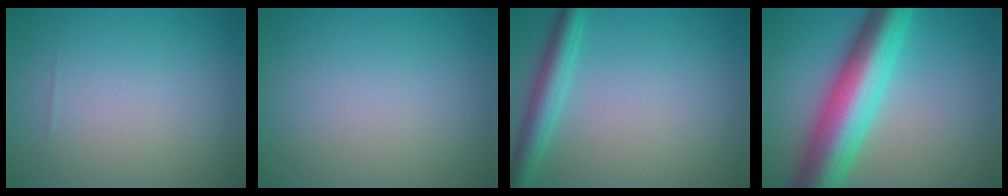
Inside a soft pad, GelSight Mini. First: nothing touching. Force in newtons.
{"total": 0.0}
{"total": 3.6, "press": 3.6, "slide": 0.1}
{"total": 10.3, "press": 10.3, "slide": 0.2}